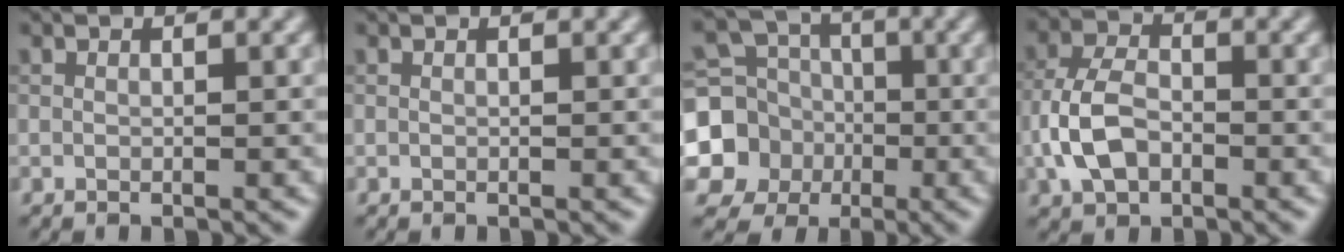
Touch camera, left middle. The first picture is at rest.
{"total": 0.0}
{"total": 9.3, "force": [-1.7, 8.7, 3.0], "torque": [-0.078, -0.011, -0.057]}
{"total": 4.9, "force": [-1.6, 3.1, 3.4], "torque": [-0.072, 0.005, -0.038]}